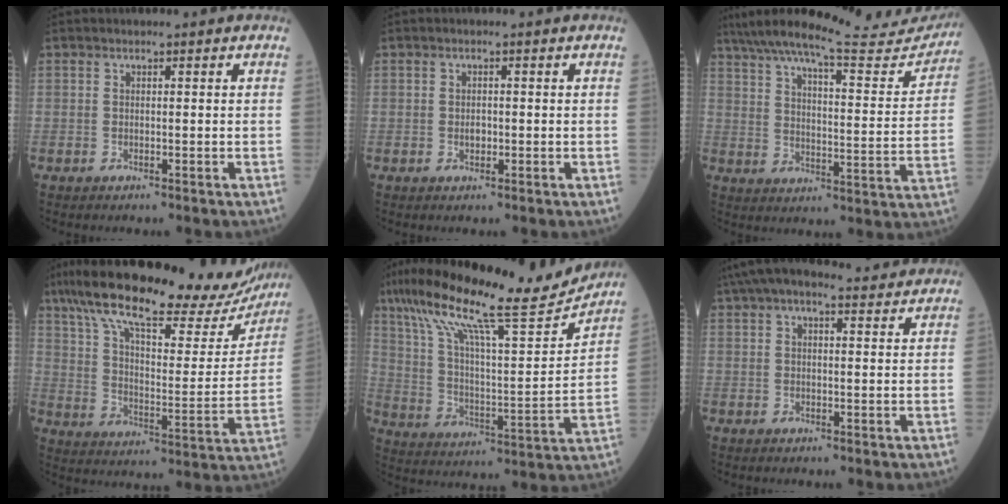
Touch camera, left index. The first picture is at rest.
{"total": 1.3, "force": [-0.2, 0.9, 0.9], "torque": [-0.017, 0.001, -0.002]}
{"total": 22.8, "force": [21.1, 2.0, 8.4], "torque": [-0.138, -0.040, 0.283]}
{"total": 29.8, "force": [24.6, 7.1, 15.2], "torque": [-0.253, -0.003, 0.334]}
{"total": 21.3, "force": [17.7, 2.0, 11.6], "torque": [-0.213, 0.017, 0.285]}
{"total": 10.2, "force": [8.5, 2.7, 4.9], "torque": [-0.086, 0.047, 0.122]}